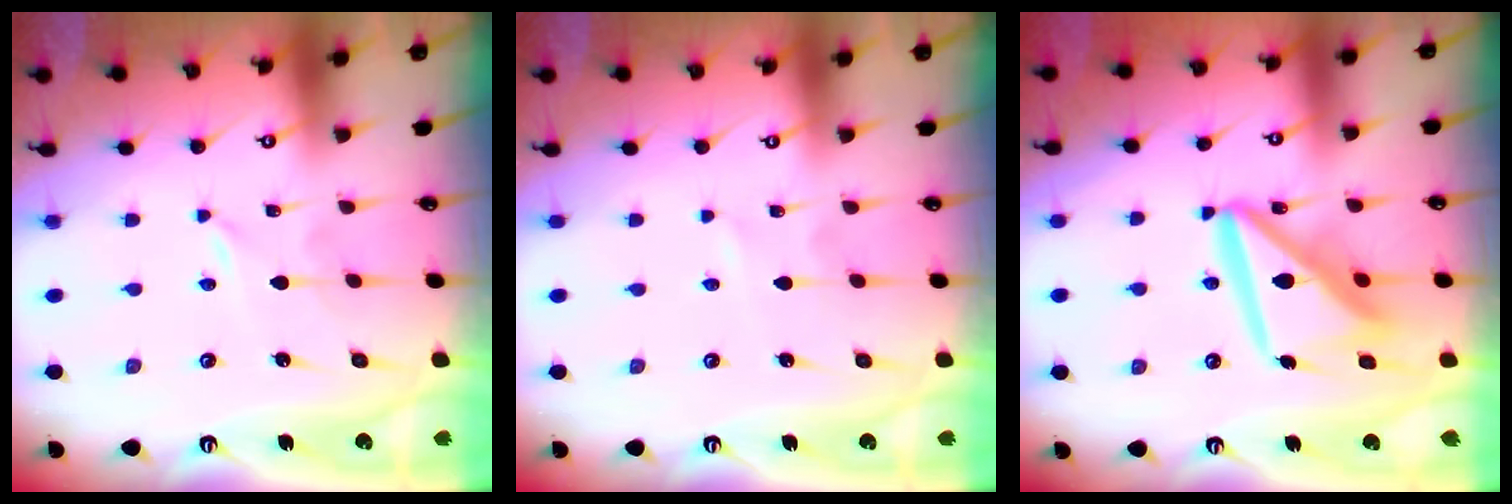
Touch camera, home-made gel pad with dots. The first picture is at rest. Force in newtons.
{"total": 0.6, "press": 0.6, "slide": 0.1}
{"total": 14.9, "press": 14.8, "slide": 1.8}